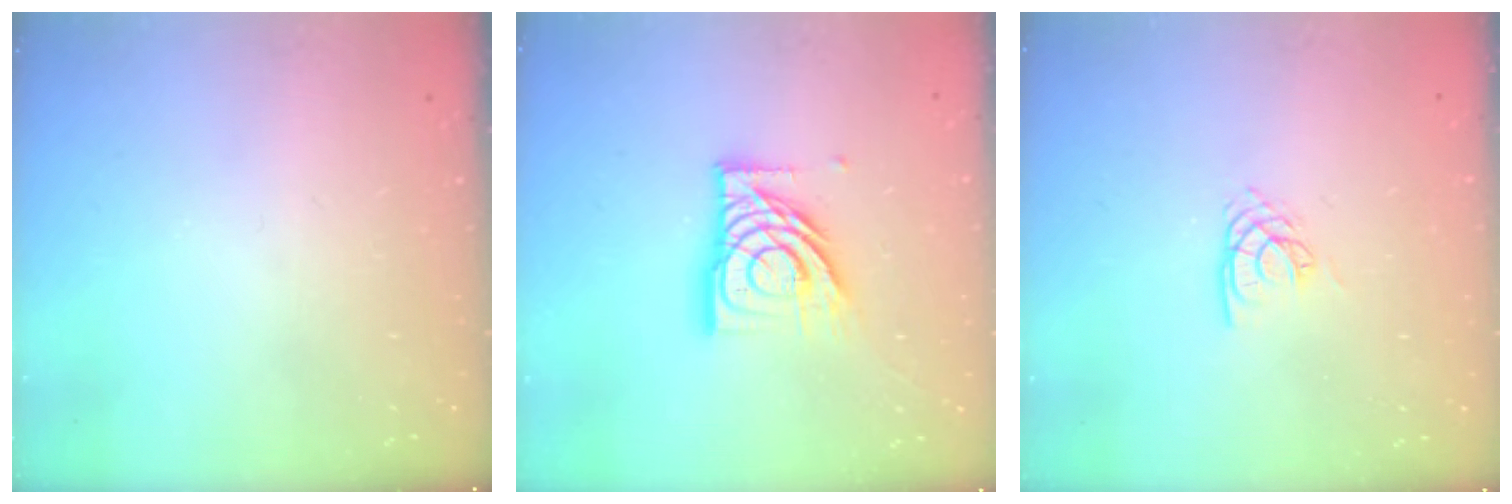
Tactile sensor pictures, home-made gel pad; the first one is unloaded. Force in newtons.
{"total": 15.1, "press": 14.9, "slide": 1.9}
{"total": 4.2, "press": 4.2, "slide": 0.0}